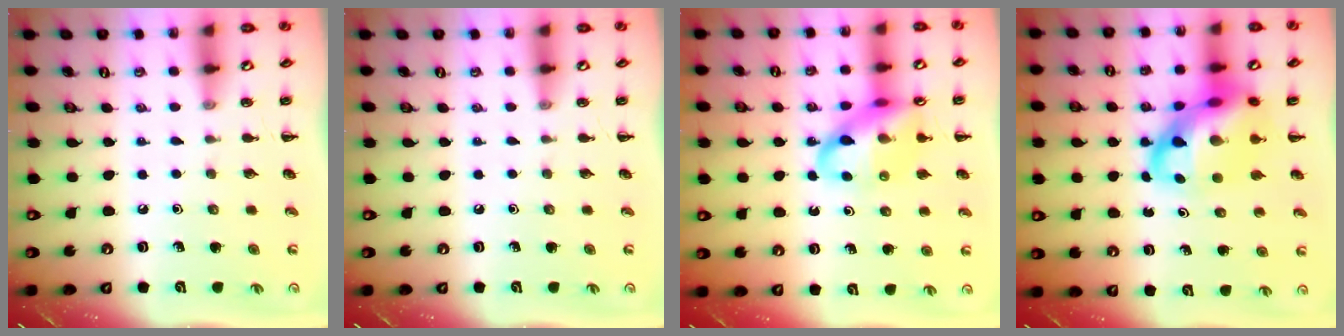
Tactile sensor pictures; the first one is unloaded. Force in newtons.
{"total": 0.0}
{"total": 15.2, "press": 14.9, "slide": 2.8}
{"total": 15.2, "press": 14.7, "slide": 3.8}